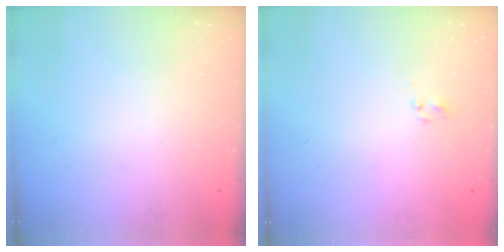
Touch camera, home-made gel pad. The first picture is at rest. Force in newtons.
{"total": 1.3, "press": 1.1, "slide": 0.8}